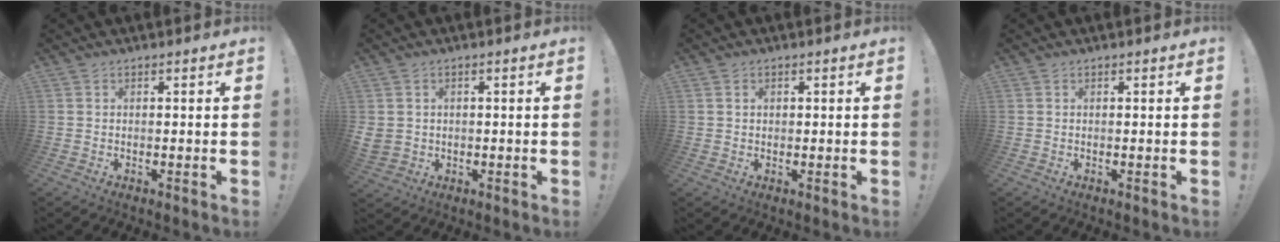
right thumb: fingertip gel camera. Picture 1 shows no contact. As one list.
[{"total": 3.4, "force": [0.8, 3.2, 1.1], "torque": [-0.021, -0.004, 0.017]}, {"total": 1.1, "force": [0.5, 1.0, 0.1], "torque": [0.004, 0.000, 0.006]}, {"total": 0.0}]